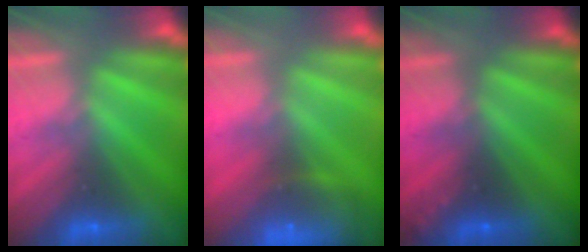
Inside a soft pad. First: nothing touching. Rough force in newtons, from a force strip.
{"total": 8.0}
{"total": 2.3}